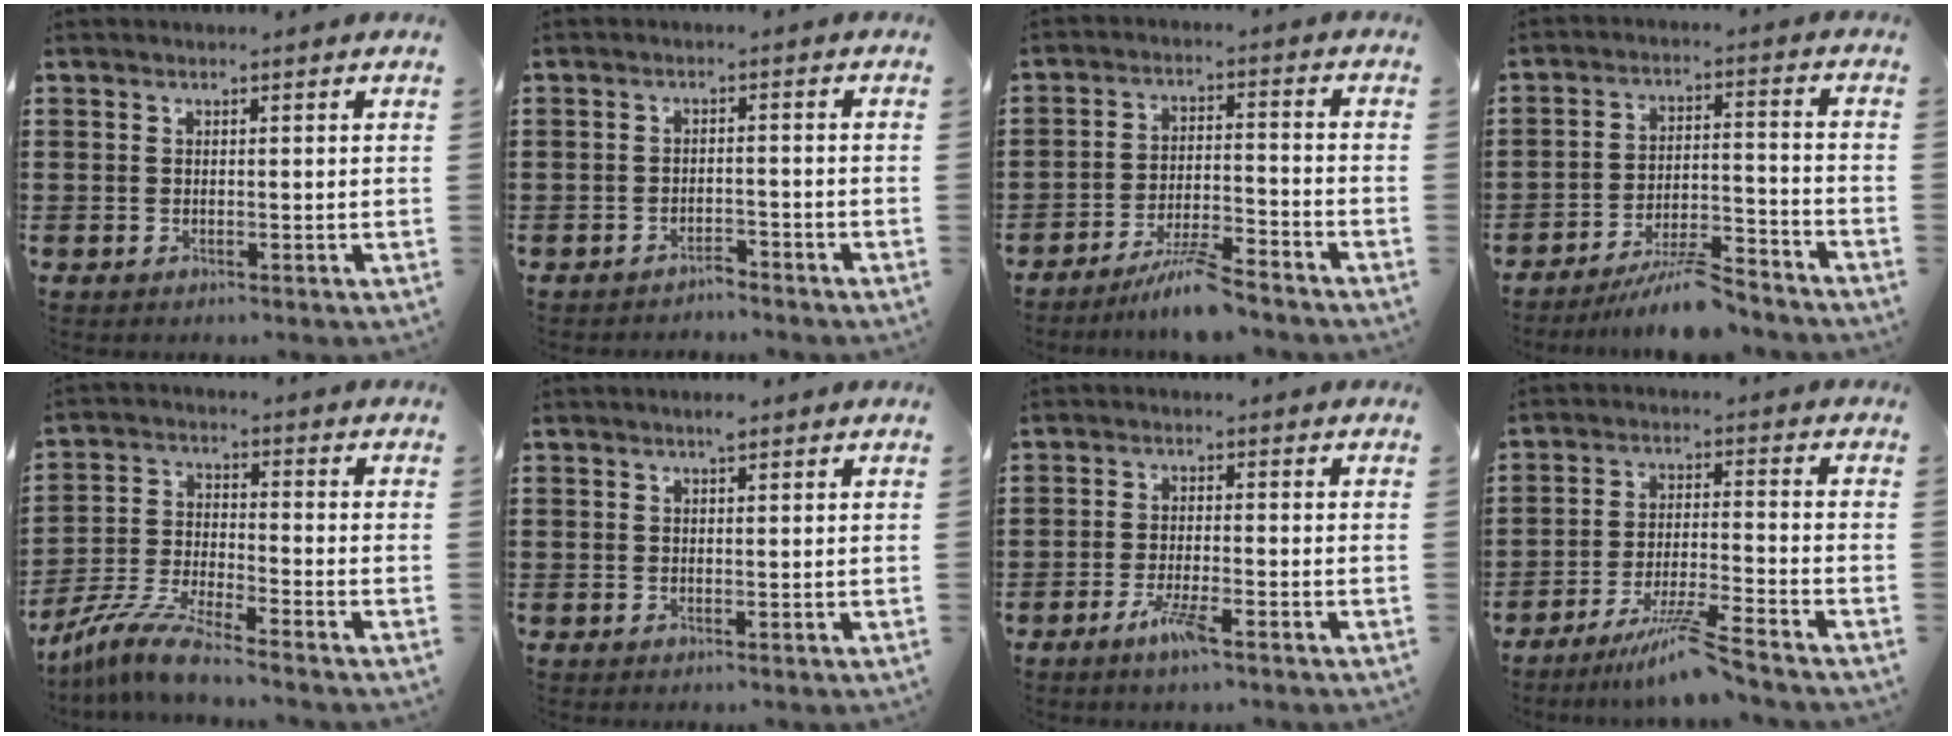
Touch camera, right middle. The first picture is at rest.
{"total": 2.0, "force": [-1.9, 0.2, 0.3], "torque": [-0.014, 0.000, -0.040]}
{"total": 6.2, "force": [-5.6, 0.1, 2.8], "torque": [-0.065, -0.012, -0.107]}
{"total": 7.8, "force": [-7.0, 0.8, 3.3], "torque": [-0.059, 0.005, -0.132]}
{"total": 7.6, "force": [-6.8, 0.0, 3.3], "torque": [-0.080, -0.008, -0.136]}
{"total": 1.3, "force": [0.8, 0.5, 0.9], "torque": [-0.019, 0.004, 0.014]}
{"total": 4.2, "force": [-2.6, 0.5, 3.4], "torque": [-0.066, -0.006, -0.047]}
{"total": 7.3, "force": [-5.9, -0.3, 4.3], "torque": [-0.086, -0.017, -0.110]}